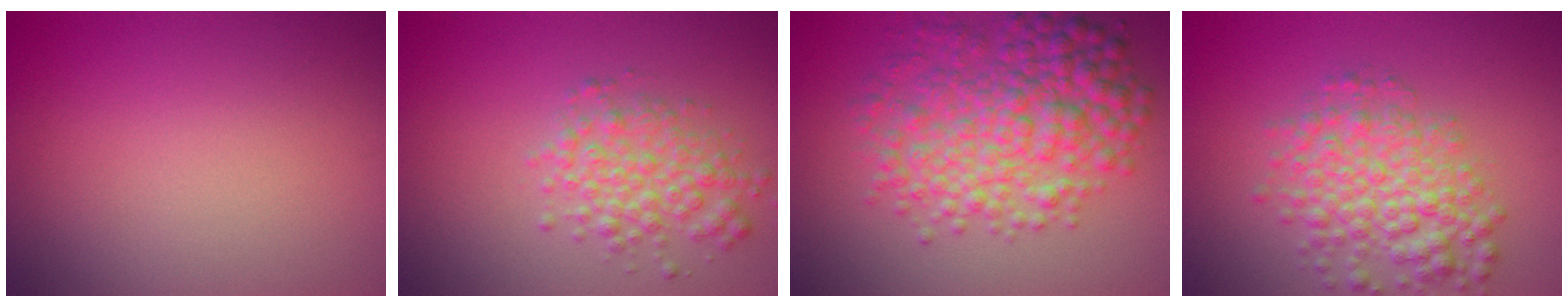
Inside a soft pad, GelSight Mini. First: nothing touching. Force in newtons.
{"total": 3.3, "press": 3.3, "slide": 0.1}
{"total": 7.2, "press": 7.2, "slide": 0.0}
{"total": 5.1, "press": 5.1, "slide": 0.1}